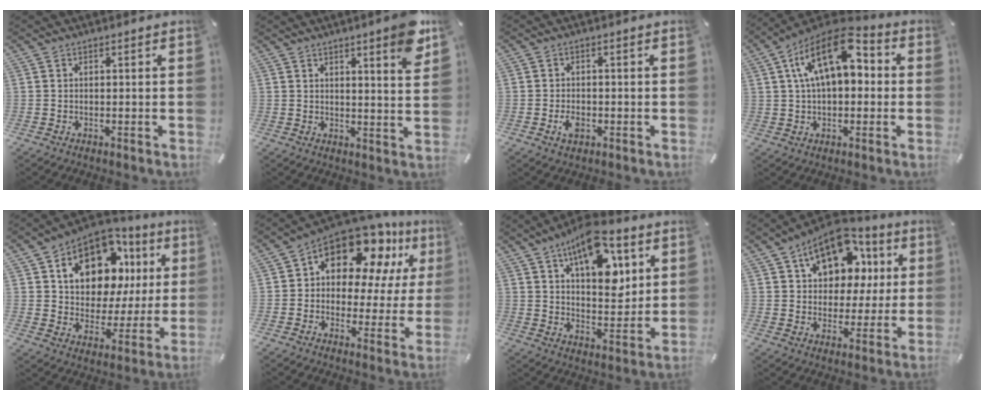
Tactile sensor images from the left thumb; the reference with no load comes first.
{"total": 6.8, "force": [4.6, 1.0, 4.9], "torque": [-0.065, -0.030, 0.073]}
{"total": 2.8, "force": [-1.1, 2.0, 1.6], "torque": [-0.037, 0.001, -0.020]}
{"total": 15.8, "force": [4.9, 8.9, 12.1], "torque": [-0.217, -0.013, 0.087]}
{"total": 15.5, "force": [7.6, 10.6, 8.4], "torque": [-0.142, -0.040, 0.137]}
{"total": 14.5, "force": [9.9, 8.1, 6.9], "torque": [-0.115, -0.078, 0.175]}
{"total": 15.5, "force": [8.6, 8.1, 10.1], "torque": [-0.149, -0.035, 0.147]}
{"total": 14.6, "force": [7.4, 10.3, 7.1], "torque": [-0.112, -0.039, 0.137]}